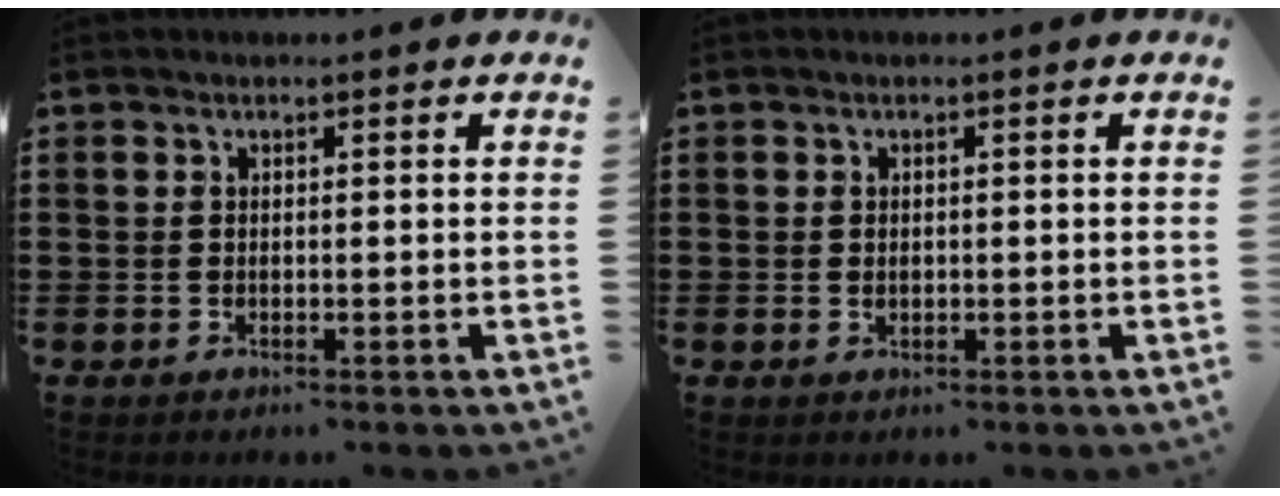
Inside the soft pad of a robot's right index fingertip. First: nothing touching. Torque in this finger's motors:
{"motor_torque": [0.50, 1.64, -0.05, -0.08]}